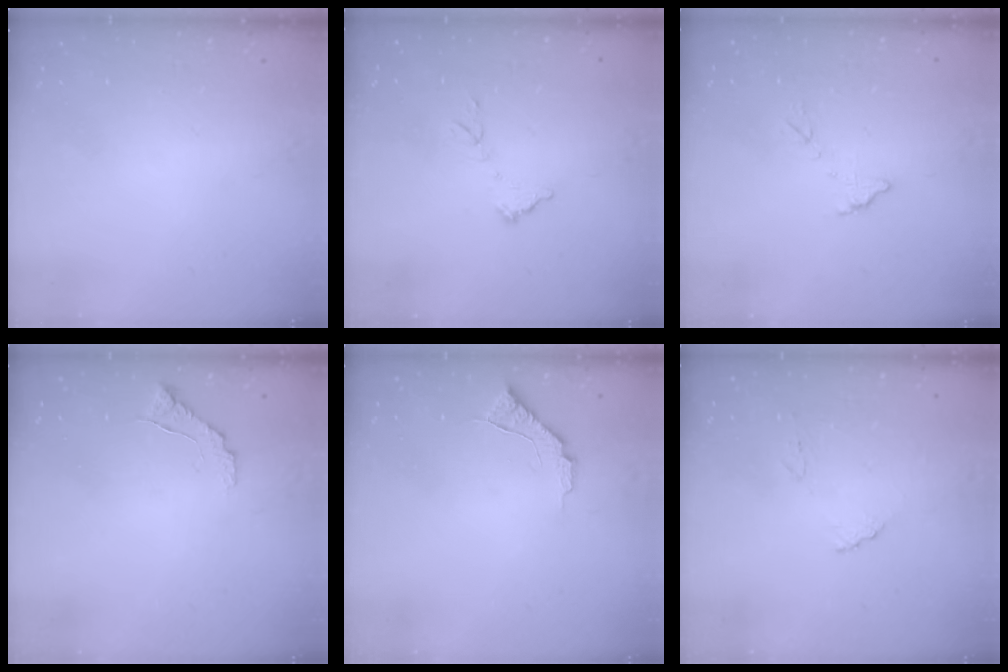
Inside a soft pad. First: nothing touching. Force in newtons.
{"total": 7.0, "press": 7.0, "slide": 0.5}
{"total": 8.0, "press": 8.0, "slide": 0.4}
{"total": 6.3, "press": 6.3, "slide": 0.4}
{"total": 6.6, "press": 6.5, "slide": 0.5}
{"total": 6.9, "press": 6.9, "slide": 0.4}